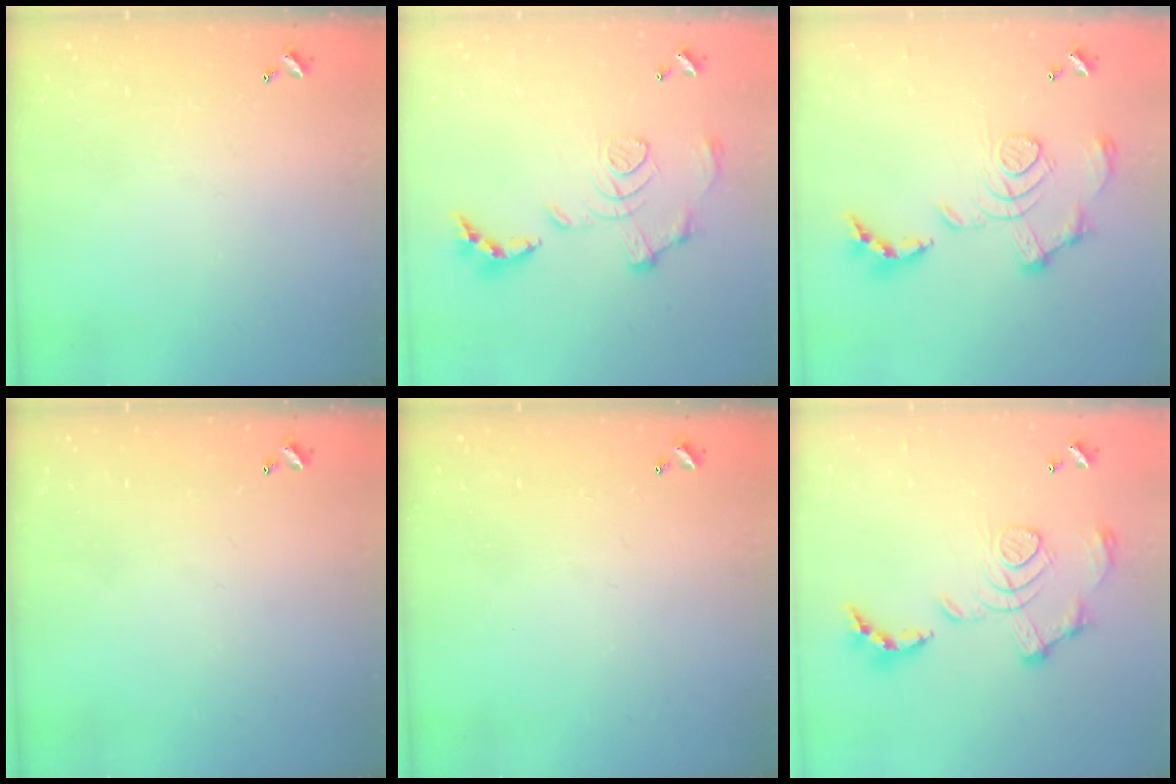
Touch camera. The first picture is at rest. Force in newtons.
{"total": 1.5, "press": 0.8, "slide": 1.3}
{"total": 1.7, "press": 1.1, "slide": 1.3}
{"total": 0.0}
{"total": 0.0}
{"total": 1.7, "press": 1.1, "slide": 1.3}